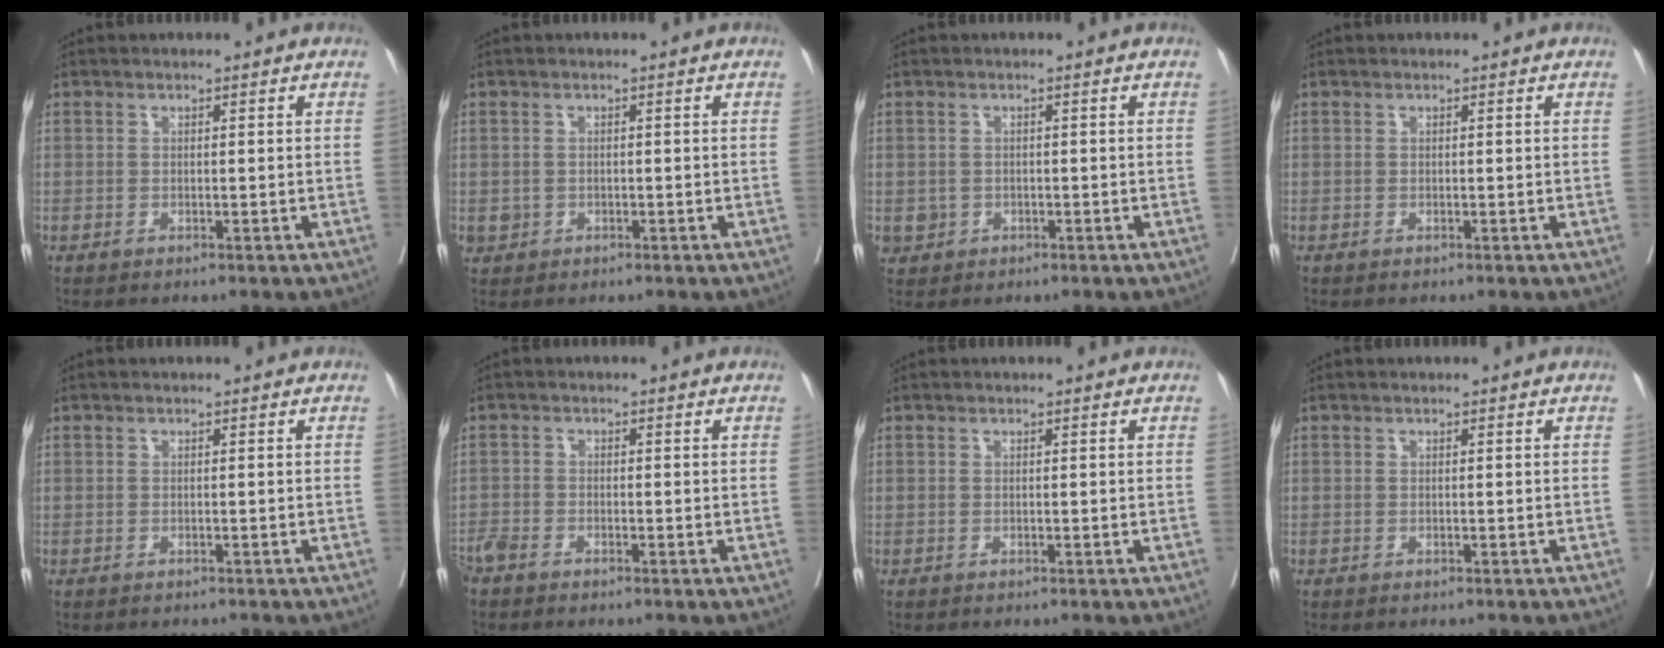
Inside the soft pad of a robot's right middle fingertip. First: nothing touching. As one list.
[{"total": 1.3, "force": [-0.2, 1.3, 0.2], "torque": [-0.001, 0.004, 0.001]}, {"total": 1.8, "force": [-0.4, 1.8, 0.2], "torque": [0.000, 0.005, 0.001]}, {"total": 0.0}, {"total": 1.2, "force": [-1.1, 0.4, 0.1], "torque": [-0.008, -0.002, -0.016]}, {"total": 2.9, "force": [-2.6, 0.8, 1.1], "torque": [-0.021, -0.005, -0.053]}, {"total": 0.0}, {"total": 0.9, "force": [-0.8, 0.1, 0.3], "torque": [-0.001, 0.000, -0.013]}]